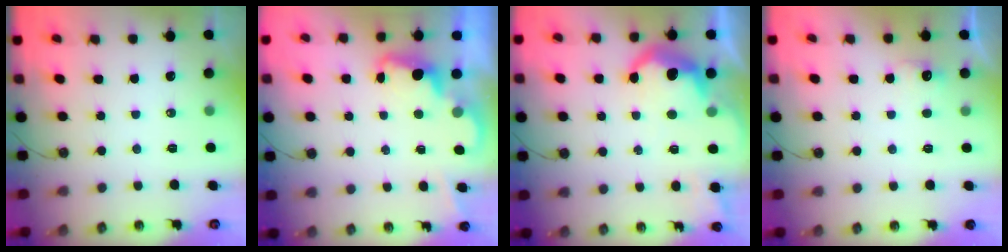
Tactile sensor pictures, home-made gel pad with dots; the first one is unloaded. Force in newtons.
{"total": 2.4, "press": 2.4, "slide": 0.5}
{"total": 11.6, "press": 11.6, "slide": 0.8}
{"total": 3.9, "press": 3.8, "slide": 1.1}